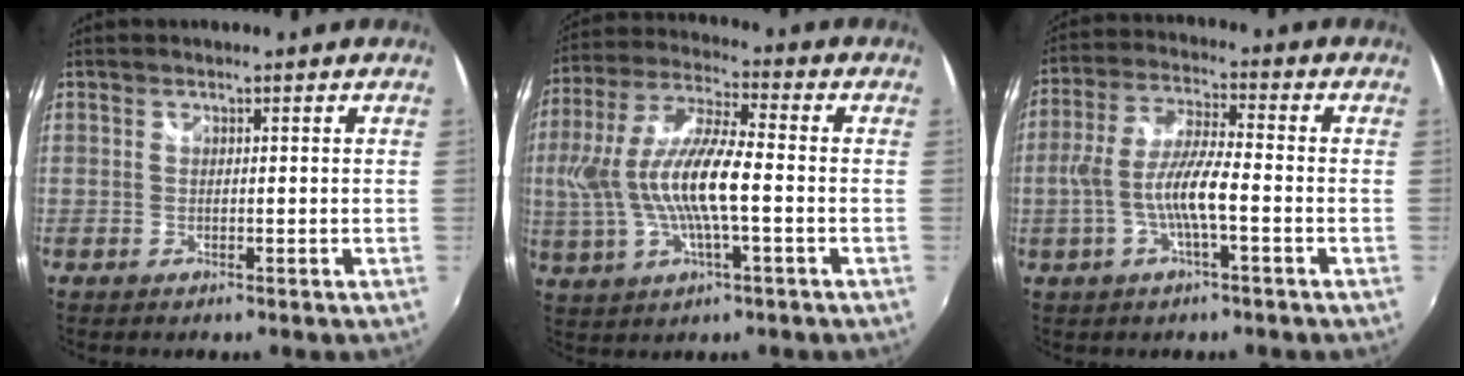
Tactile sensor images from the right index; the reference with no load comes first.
{"total": 14.7, "force": [-1.6, 3.7, 14.1], "torque": [-0.278, 0.001, -0.026]}
{"total": 9.6, "force": [-2.6, 1.6, 9.1], "torque": [-0.188, 0.001, -0.046]}